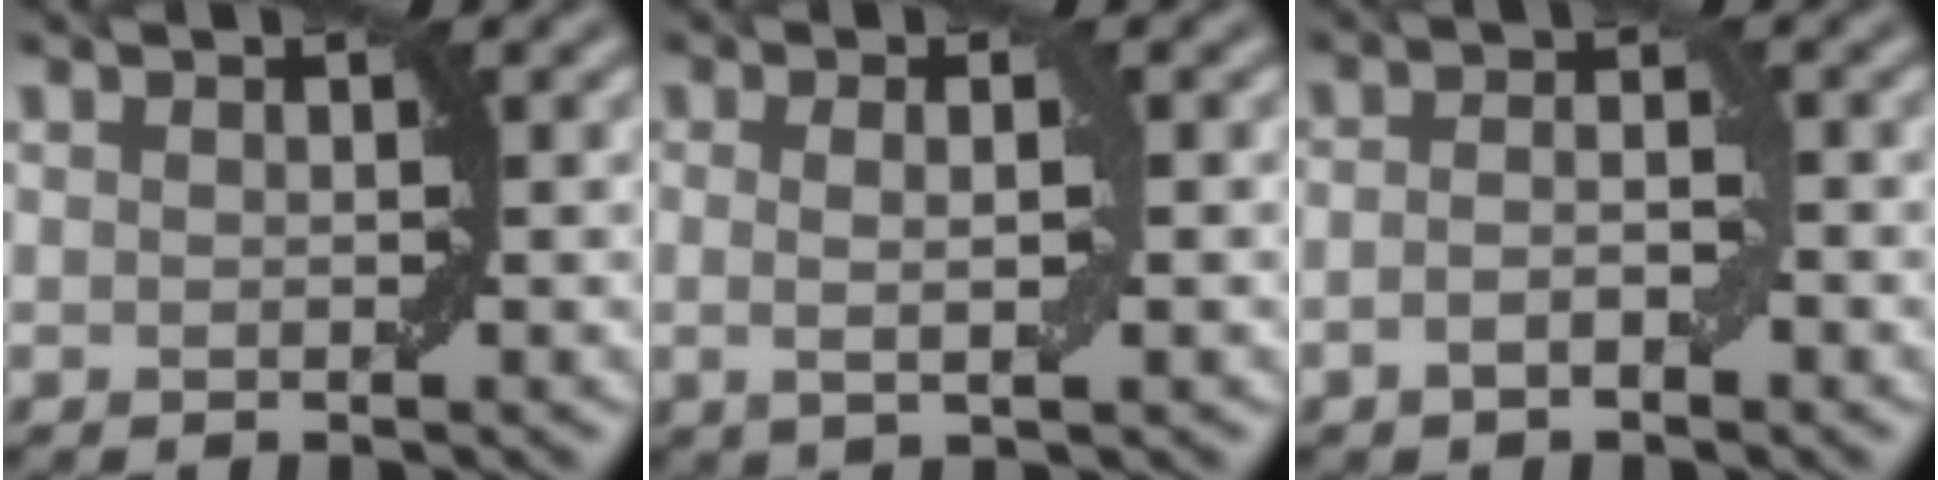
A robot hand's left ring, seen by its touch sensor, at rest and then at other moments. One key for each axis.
{"total": 2.4, "fx": 0.1, "fy": 0.4, "fz": 2.3, "tx": -0.041, "ty": -0.003, "tz": -0.002}
{"total": 2.3, "fx": -1.0, "fy": 1.0, "fz": 1.8, "tx": -0.036, "ty": 0.001, "tz": -0.020}